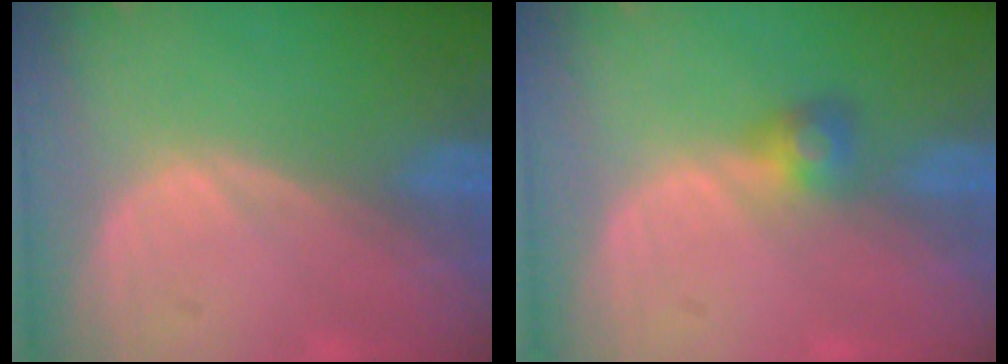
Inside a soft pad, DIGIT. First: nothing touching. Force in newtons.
{"total": 2.6, "press": 2.5, "slide": 0.7}